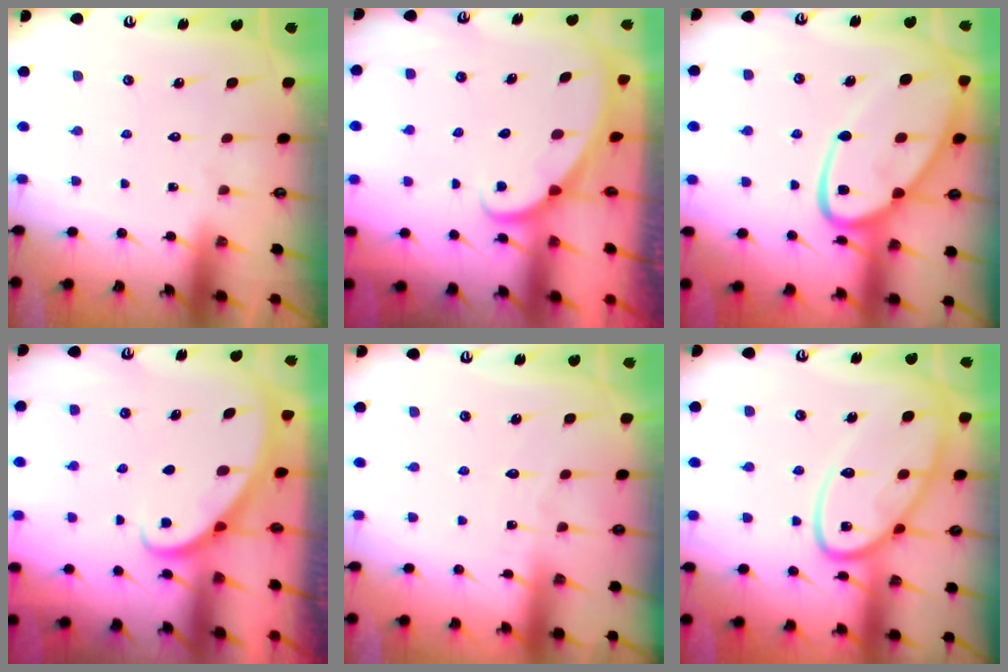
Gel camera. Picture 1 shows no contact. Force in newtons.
{"total": 1.7, "press": 1.7, "slide": 0.1}
{"total": 19.2, "press": 19.1, "slide": 1.7}
{"total": 2.8, "press": 2.8, "slide": 0.2}
{"total": 2.3, "press": 2.3, "slide": 0.3}
{"total": 16.2, "press": 16.2, "slide": 1.4}